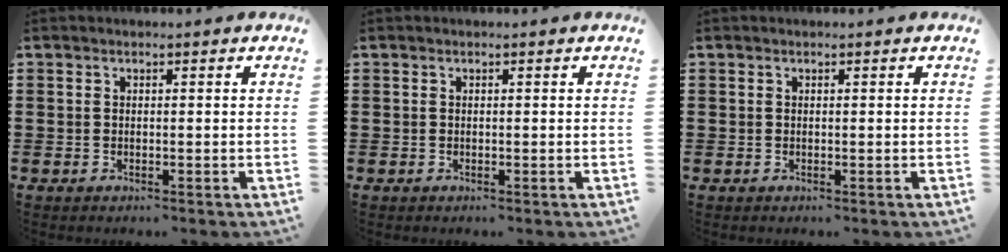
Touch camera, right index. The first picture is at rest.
{"total": 0.0}
{"total": 0.0}